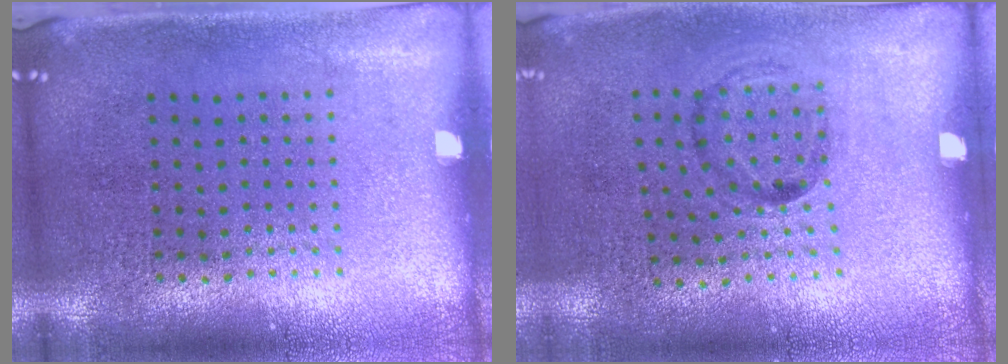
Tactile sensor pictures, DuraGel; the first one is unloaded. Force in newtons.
{"total": 1.3, "press": 0.7, "slide": 1.0}